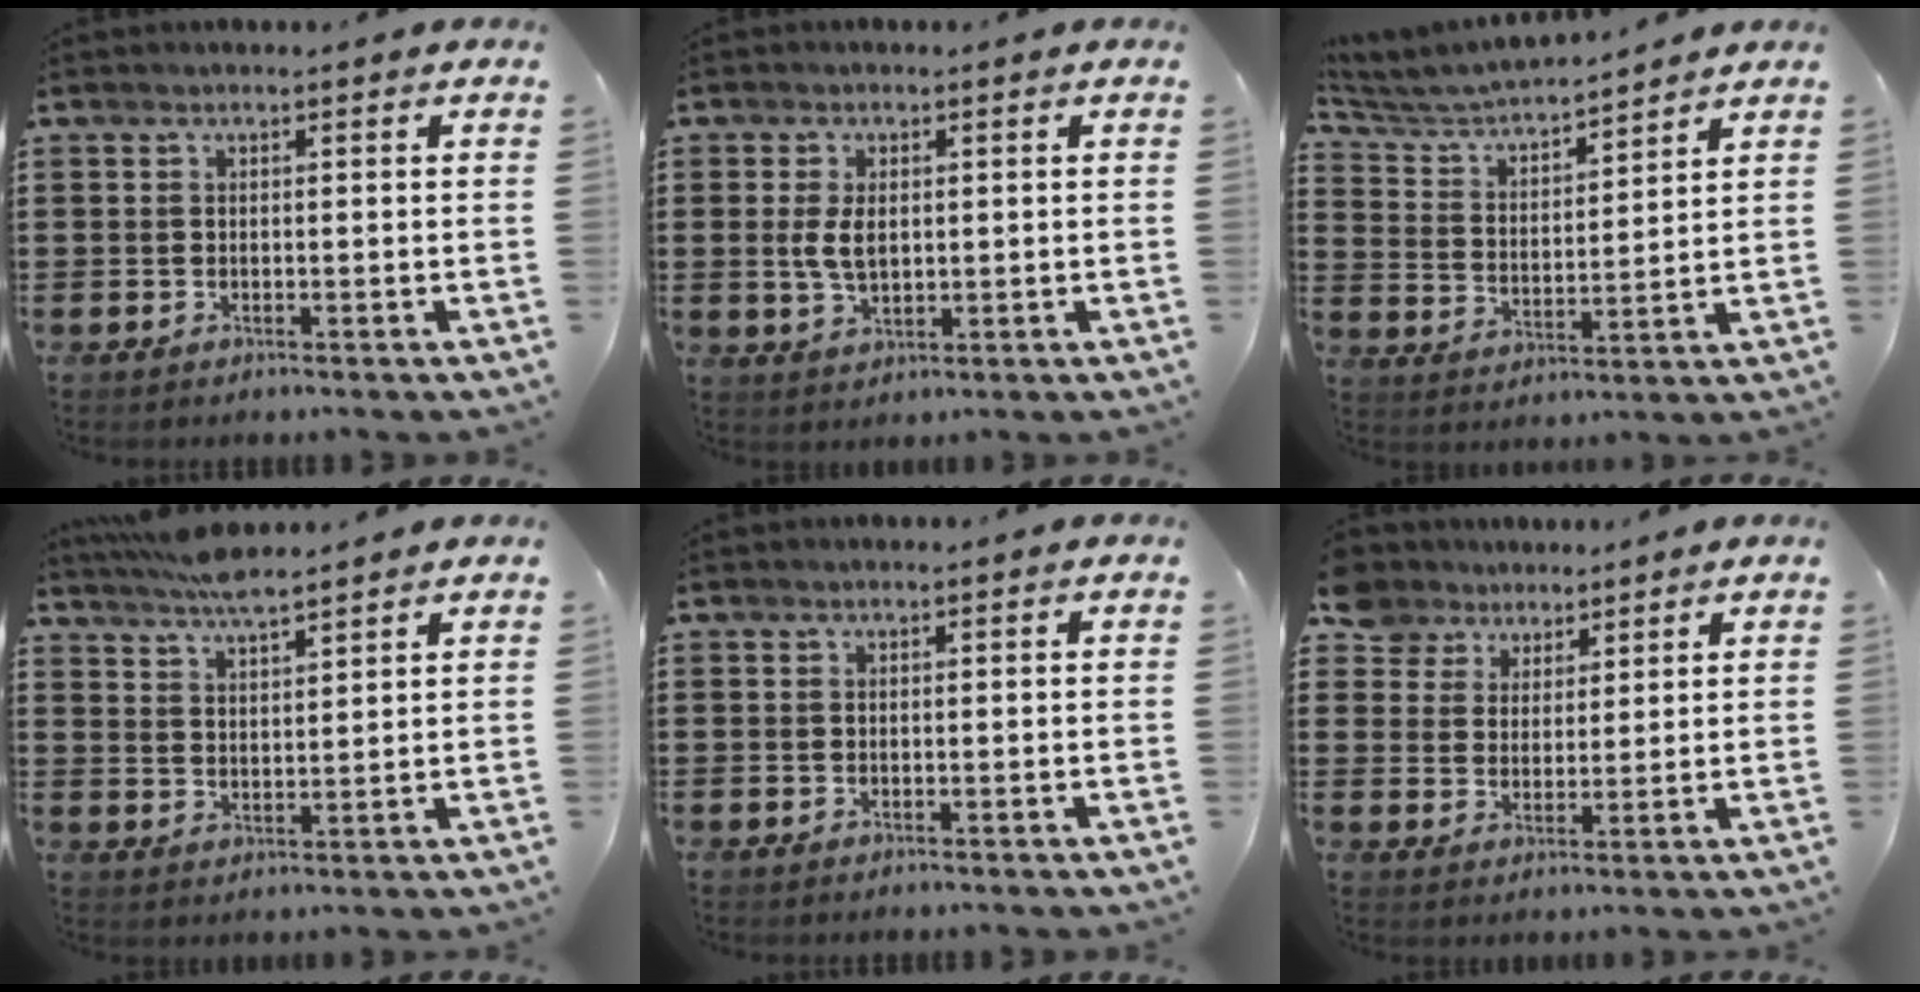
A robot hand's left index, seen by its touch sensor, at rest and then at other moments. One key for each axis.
{"total": 4.4, "fx": 0.5, "fy": 2.4, "fz": 3.7, "tx": -0.091, "ty": 0.002, "tz": 0.003}
{"total": 4.7, "fx": 4.6, "fy": 0.2, "fz": 0.9, "tx": -0.043, "ty": -0.035, "tz": 0.072}
{"total": 4.6, "fx": 4.4, "fy": 0.2, "fz": 1.6, "tx": -0.043, "ty": -0.016, "tz": 0.079}
{"total": 0.0}
{"total": 5.3, "fx": 4.1, "fy": 3.3, "fz": 0.3, "tx": -0.033, "ty": 0.001, "tz": 0.079}